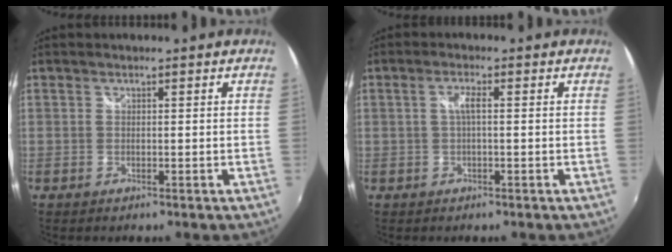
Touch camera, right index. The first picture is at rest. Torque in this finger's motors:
{"motor_torque": [0.22, -0.13, 0.21, 0.05]}